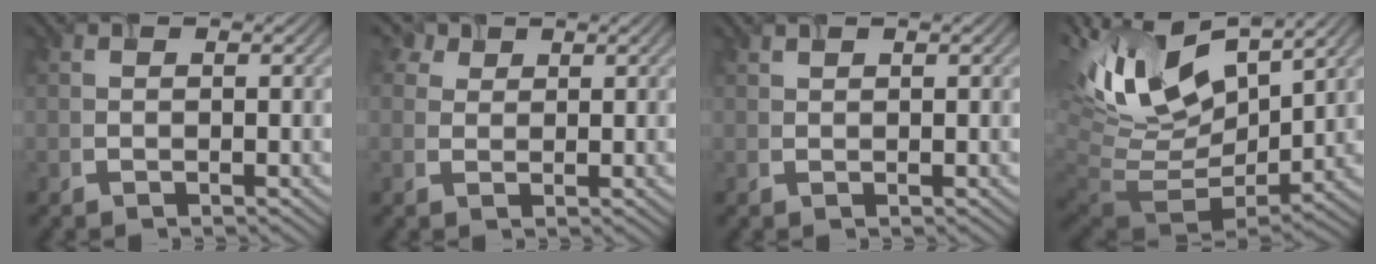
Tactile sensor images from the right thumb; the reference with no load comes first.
{"total": 2.2, "force": [1.5, 1.5, 0.7], "torque": [-0.019, 0.009, 0.036]}
{"total": 0.5, "force": [0.5, 0.0, 0.2], "torque": [-0.008, 0.006, 0.012]}
{"total": 14.5, "force": [5.2, 7.4, 11.3], "torque": [-0.235, 0.009, 0.102]}